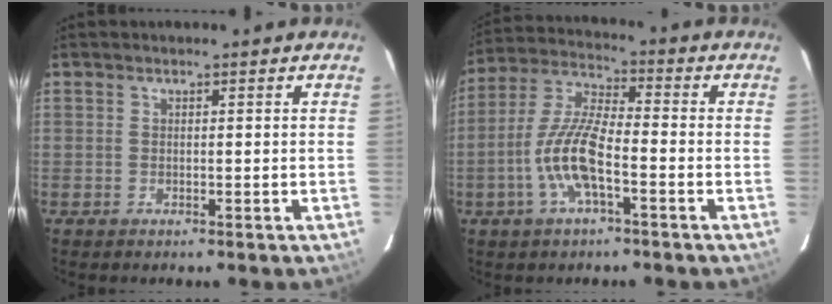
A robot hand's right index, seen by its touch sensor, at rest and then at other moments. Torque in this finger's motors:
{"motor_torque": [1.74, -0.40, 0.85, 0.11]}